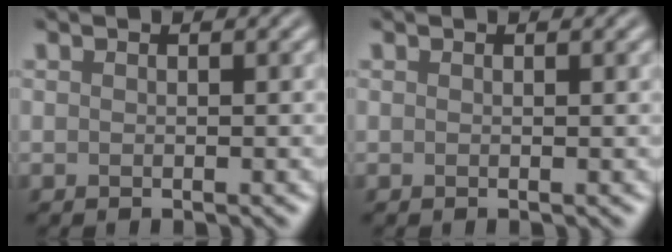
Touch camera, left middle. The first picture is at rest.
{"total": 0.0}